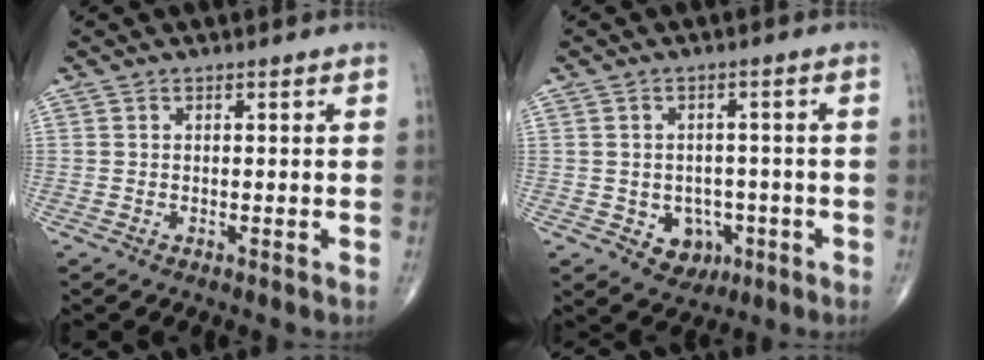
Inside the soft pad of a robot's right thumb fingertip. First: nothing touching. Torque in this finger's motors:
{"motor_torque": [-0.26, 0.47, -0.11, -0.04, 0.07]}